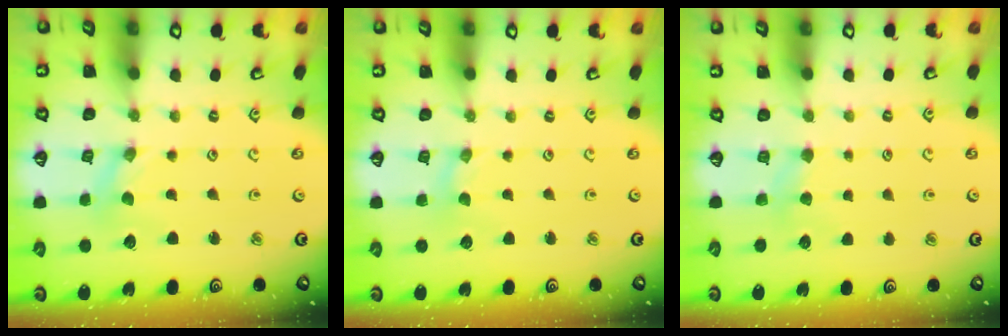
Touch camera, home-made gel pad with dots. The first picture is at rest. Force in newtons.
{"total": 0.0}
{"total": 2.6, "press": 2.6, "slide": 0.5}